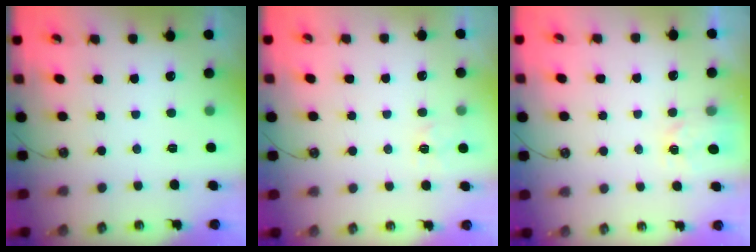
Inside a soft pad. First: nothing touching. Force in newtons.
{"total": 3.5, "press": 3.4, "slide": 0.5}
{"total": 3.0, "press": 3.0, "slide": 0.3}